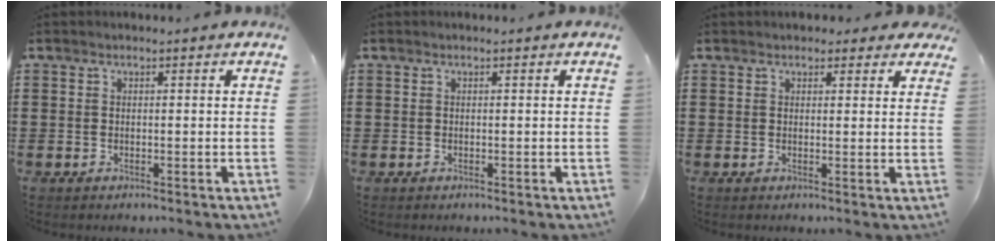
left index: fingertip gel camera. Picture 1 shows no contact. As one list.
[{"total": 0.0}, {"total": 2.0, "force": [1.7, 1.0, 0.4], "torque": [-0.007, 0.003, 0.029]}]